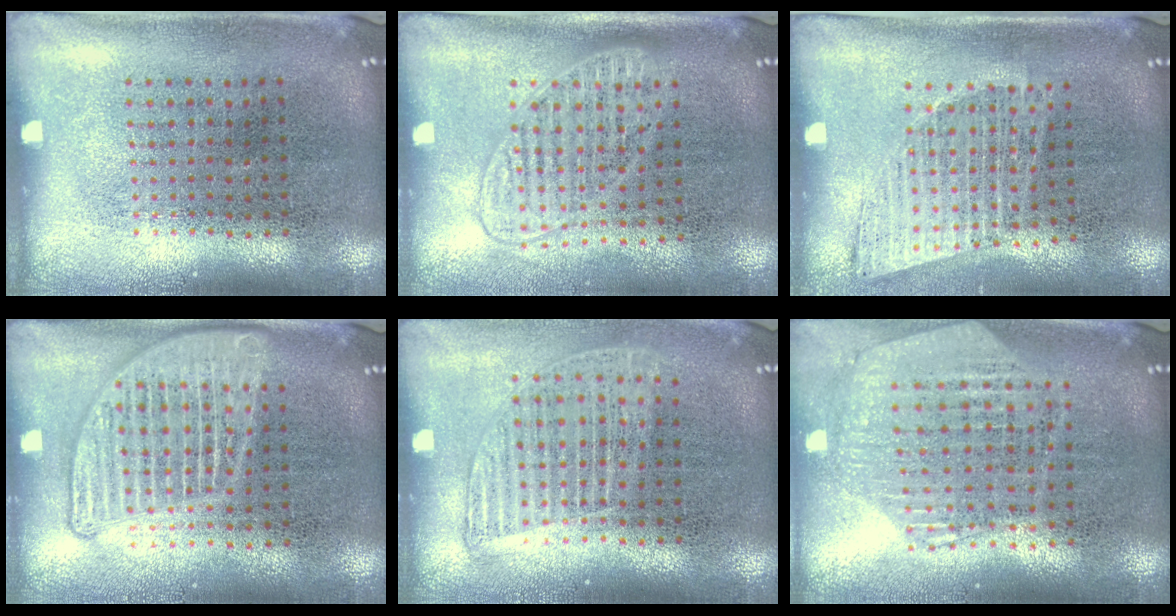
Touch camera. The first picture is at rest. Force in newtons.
{"total": 1.4, "press": 1.2, "slide": 0.7}
{"total": 1.0, "press": 1.0, "slide": 0.4}
{"total": 2.1, "press": 2.1, "slide": 0.2}
{"total": 1.3, "press": 1.1, "slide": 0.6}
{"total": 1.1, "press": 1.1, "slide": 0.2}